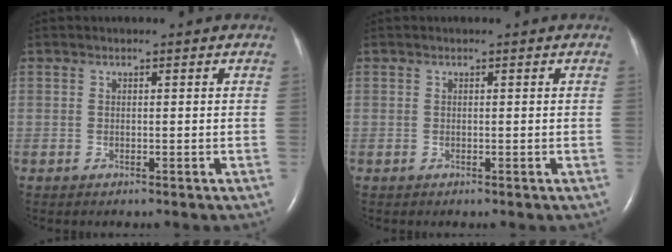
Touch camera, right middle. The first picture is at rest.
{"total": 0.0}